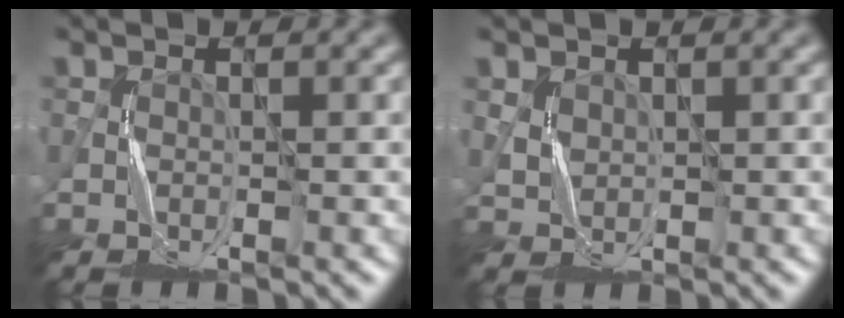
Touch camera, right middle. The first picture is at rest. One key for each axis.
{"total": 1.4, "fx": 0.9, "fy": 1.1, "fz": 0.3, "tx": -0.013, "ty": -0.003, "tz": 0.024}